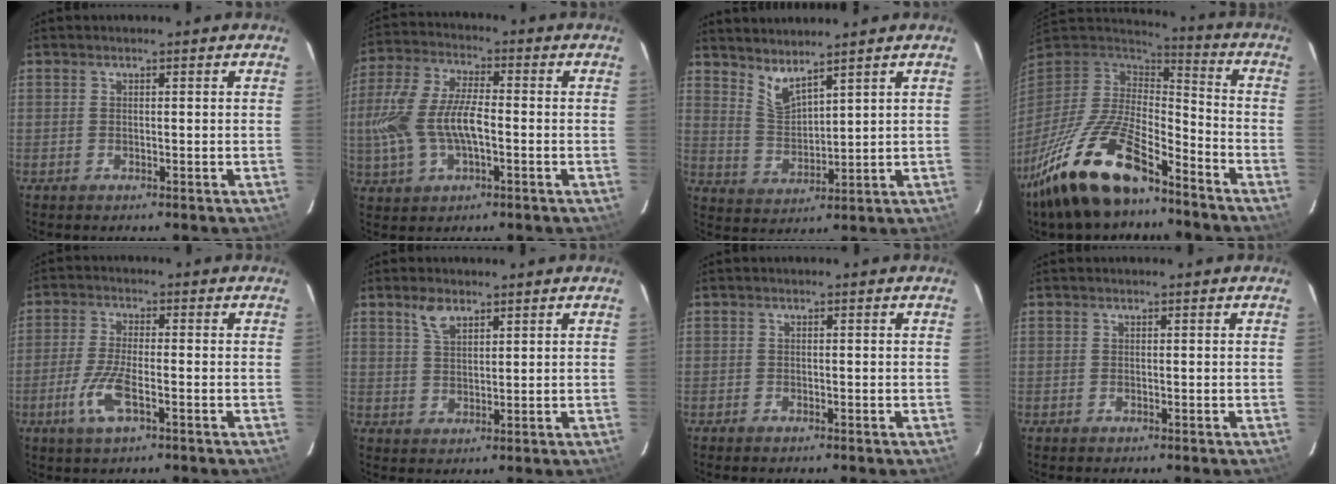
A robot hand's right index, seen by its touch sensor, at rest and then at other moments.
{"total": 13.7, "force": [-2.0, 6.5, 11.9], "torque": [-0.262, 0.008, -0.038]}
{"total": 5.4, "force": [4.6, 0.9, 2.7], "torque": [-0.051, -0.008, 0.095]}
{"total": 23.1, "force": [-15.9, 8.0, 14.7], "torque": [-0.298, -0.036, -0.284]}
{"total": 7.2, "force": [-3.1, 2.0, 6.2], "torque": [-0.137, -0.006, -0.061]}
{"total": 3.9, "force": [2.7, 1.8, 2.2], "torque": [-0.040, 0.006, 0.052]}
{"total": 0.7, "force": [-0.6, 0.1, 0.2], "torque": [-0.006, -0.002, -0.013]}
{"total": 0.0}